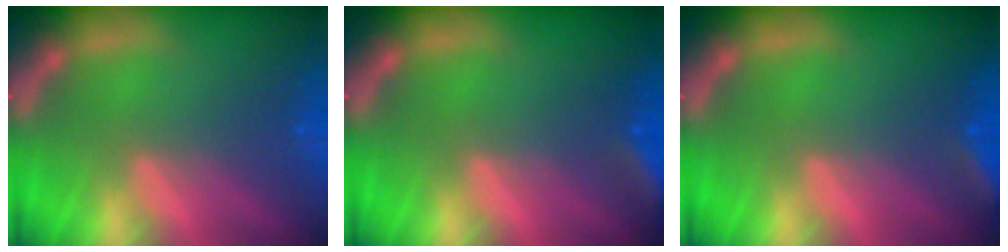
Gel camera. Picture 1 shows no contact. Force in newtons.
{"total": 2.9}
{"total": 2.4}